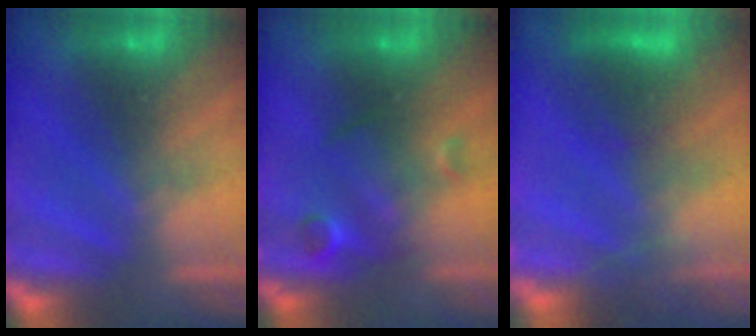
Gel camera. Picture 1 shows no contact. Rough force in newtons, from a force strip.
{"total": 2.5}
{"total": 4.8}